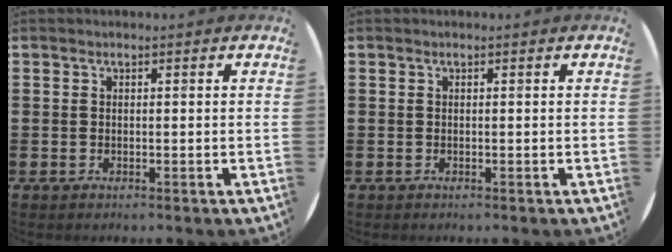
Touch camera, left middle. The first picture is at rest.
{"total": 0.0}